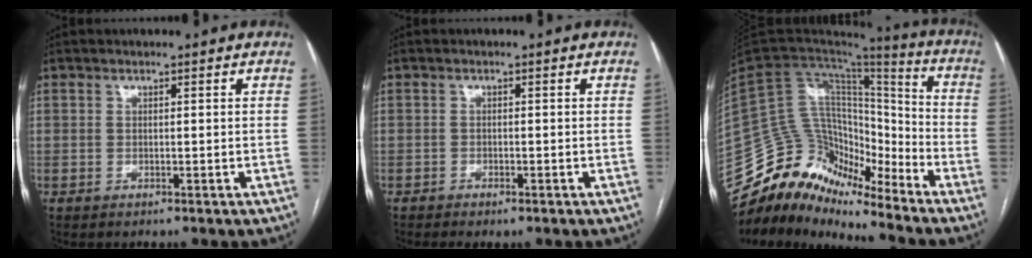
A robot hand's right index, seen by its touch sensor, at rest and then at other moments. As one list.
[{"total": 2.6, "force": [-1.9, 1.2, 1.3], "torque": [-0.025, -0.002, -0.023]}, {"total": 18.0, "force": [-16.4, 5.6, 5.0], "torque": [-0.087, 0.067, -0.291]}]